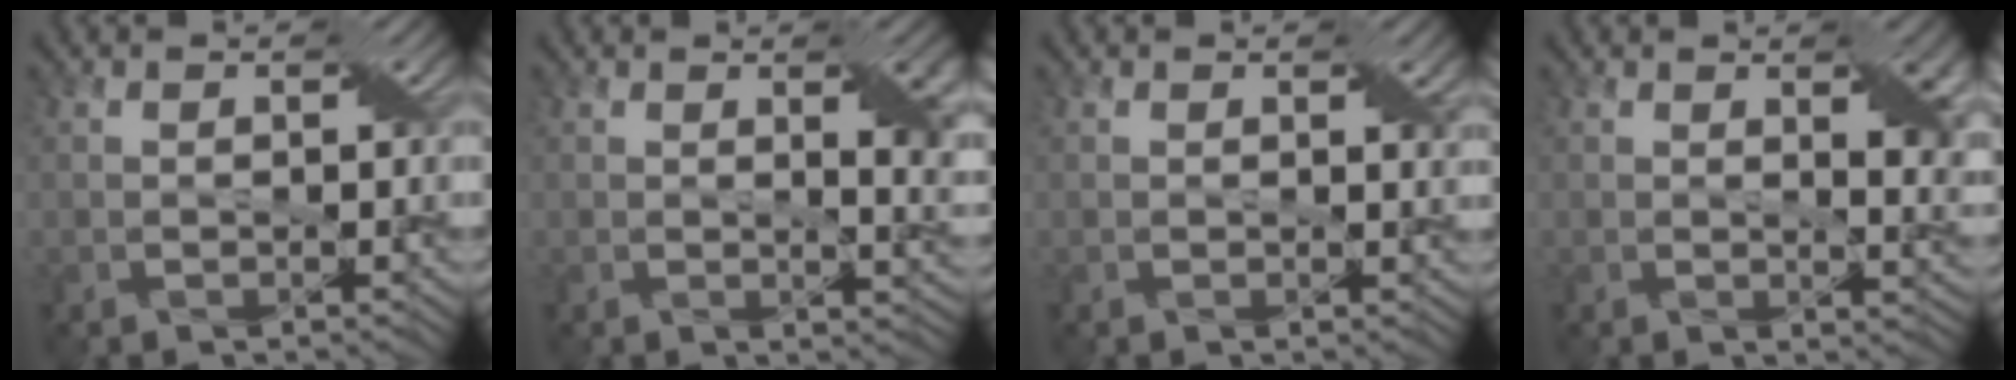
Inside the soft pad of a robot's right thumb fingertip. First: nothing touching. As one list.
[{"total": 5.3, "force": [1.6, 1.8, 4.7], "torque": [-0.065, -0.006, 0.032]}, {"total": 1.2, "force": [0.7, 0.2, 1.0], "torque": [-0.014, -0.003, 0.013]}, {"total": 5.9, "force": [2.1, 2.3, 5.0], "torque": [-0.073, -0.007, 0.038]}]